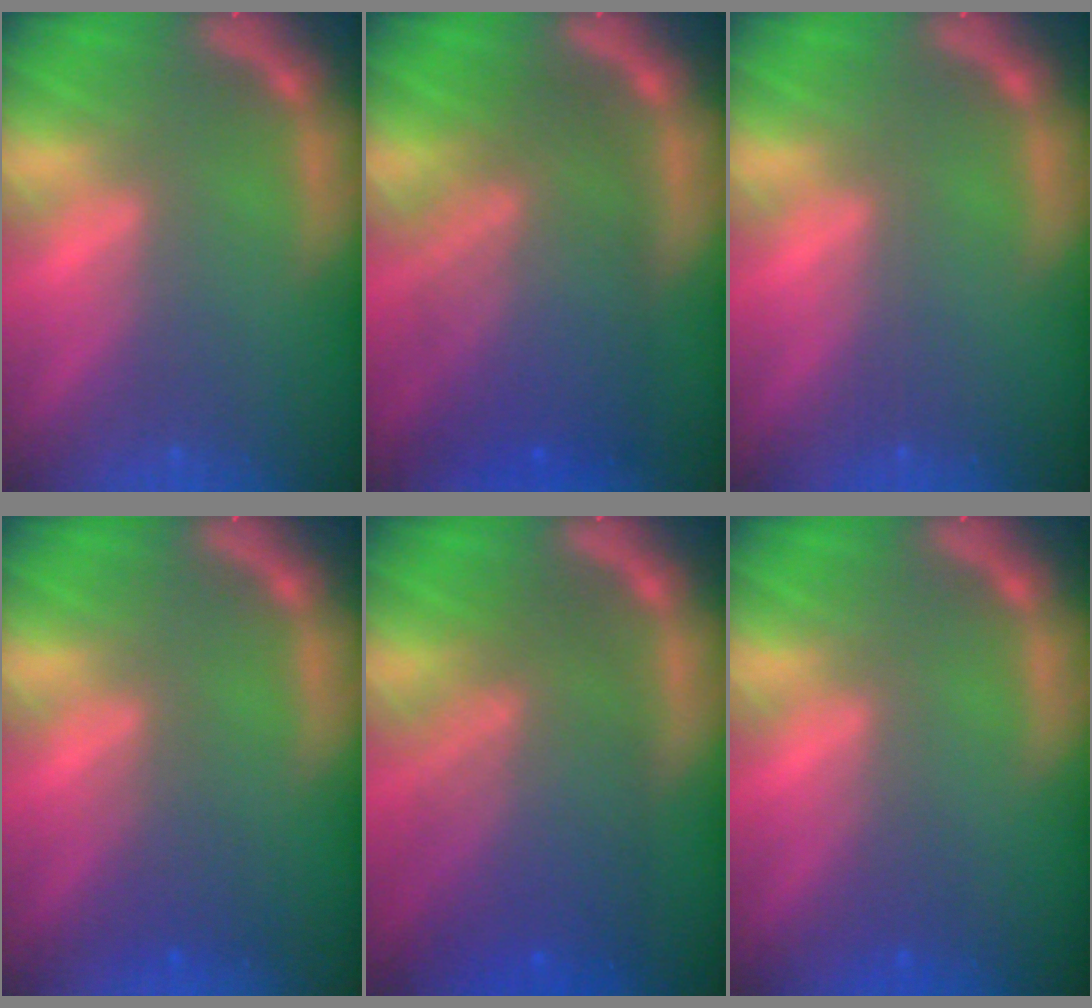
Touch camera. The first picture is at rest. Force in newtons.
{"total": 9.1}
{"total": 0.0}
{"total": 2.0}
{"total": 8.6}
{"total": 0.9}